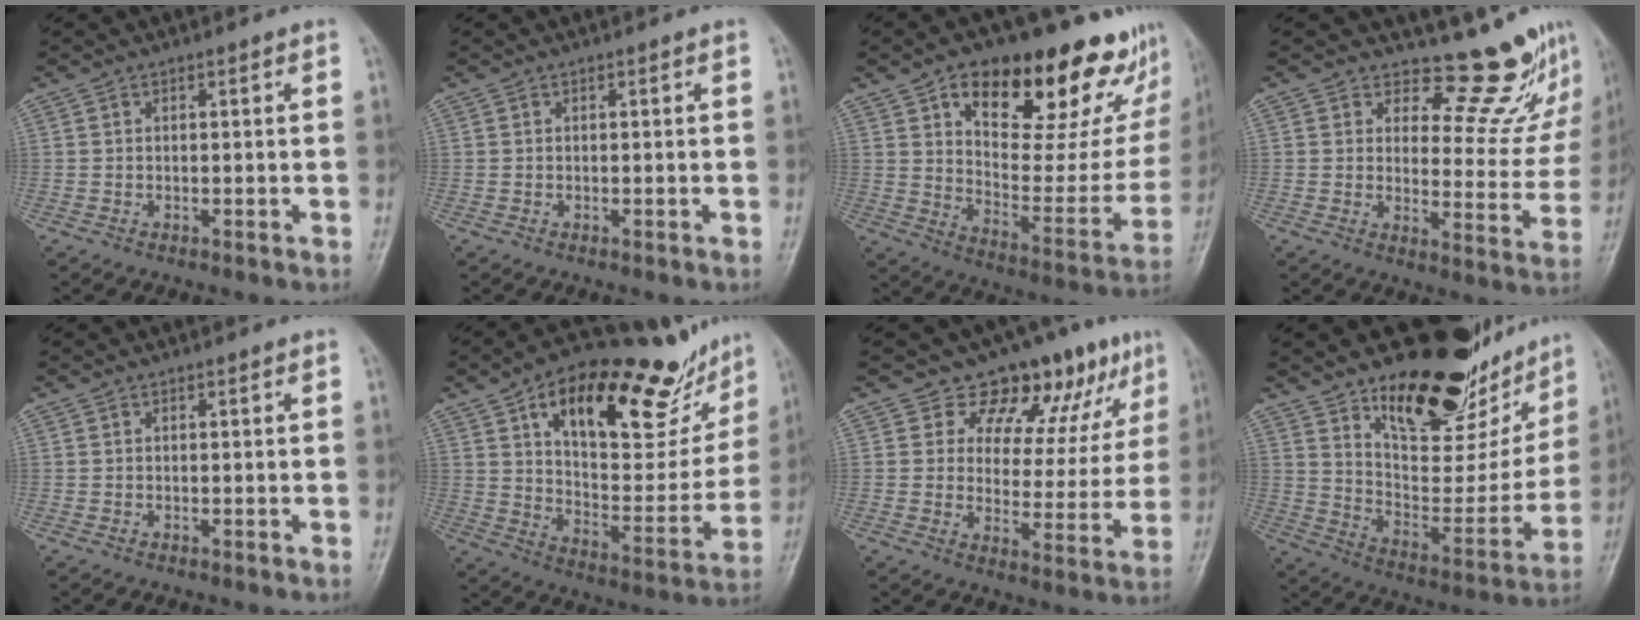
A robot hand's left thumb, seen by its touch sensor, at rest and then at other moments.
{"total": 0.0}
{"total": 28.3, "force": [16.7, 12.5, 19.1], "torque": [-0.218, -0.049, 0.248]}
{"total": 12.3, "force": [11.2, 4.0, 3.0], "torque": [-0.001, -0.121, 0.133]}
{"total": 0.0}
{"total": 27.7, "force": [16.8, 11.3, 18.9], "torque": [-0.224, -0.038, 0.260]}
{"total": 13.0, "force": [9.2, 6.9, 6.1], "torque": [-0.032, -0.055, 0.118]}
{"total": 26.5, "force": [17.9, 11.5, 15.9], "torque": [-0.177, -0.090, 0.280]}